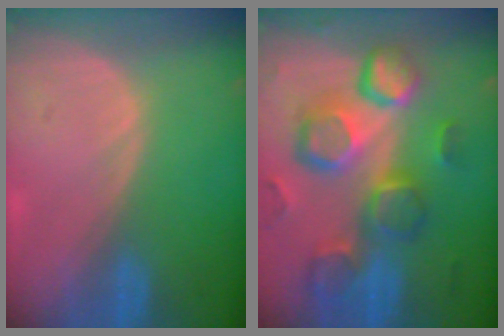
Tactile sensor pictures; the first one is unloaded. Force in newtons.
{"total": 12.9, "press": 11.3, "slide": 6.3}